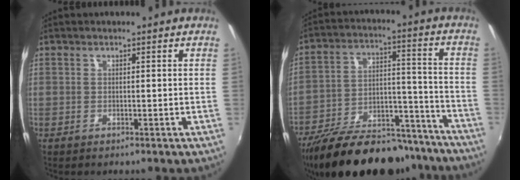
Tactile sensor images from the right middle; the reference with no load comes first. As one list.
[{"total": 26.3, "force": [-21.3, 10.0, 11.8], "torque": [-0.213, 0.023, -0.294]}]